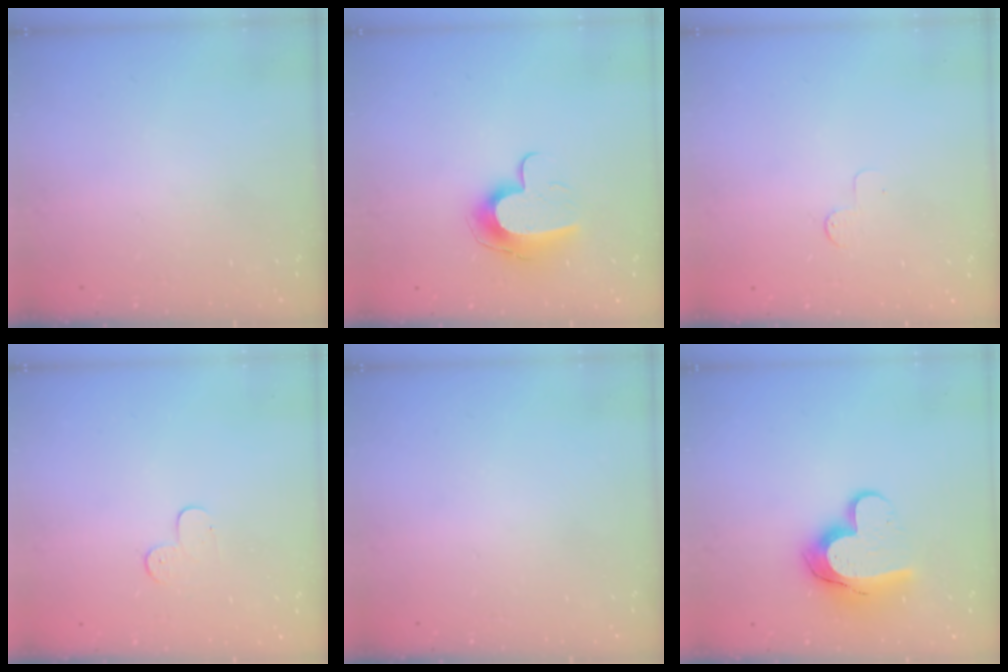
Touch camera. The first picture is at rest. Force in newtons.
{"total": 10.5, "press": 10.5, "slide": 0.5}
{"total": 2.6, "press": 2.6, "slide": 0.3}
{"total": 3.9, "press": 3.8, "slide": 0.3}
{"total": 0.0}
{"total": 13.3, "press": 13.3, "slide": 1.1}